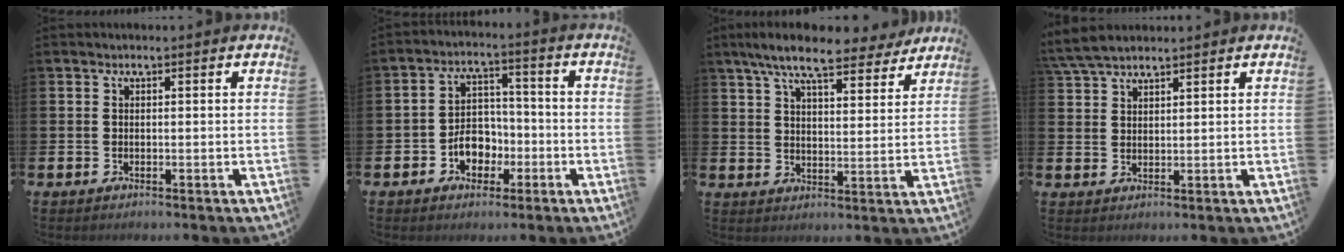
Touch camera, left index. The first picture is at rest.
{"total": 5.4, "force": [-2.1, 4.2, 2.7], "torque": [-0.044, 0.008, -0.044]}
{"total": 9.4, "force": [8.3, 1.9, 4.0], "torque": [-0.094, -0.031, 0.150]}
{"total": 4.7, "force": [4.3, 1.2, 1.4], "torque": [-0.038, -0.009, 0.082]}